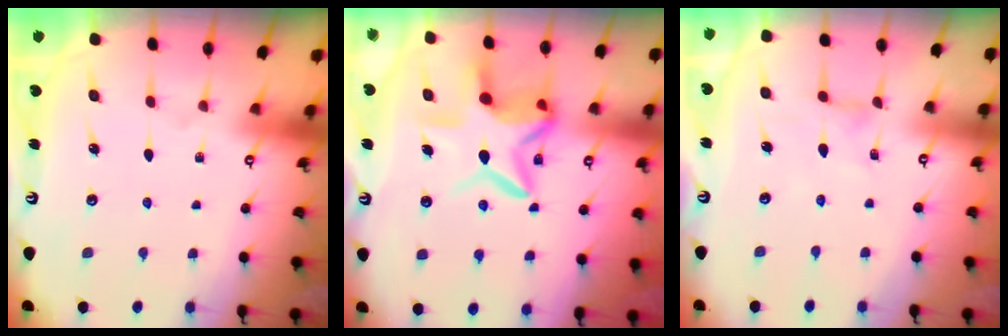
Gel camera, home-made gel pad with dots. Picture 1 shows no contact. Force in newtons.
{"total": 10.9, "press": 10.8, "slide": 1.4}
{"total": 1.6, "press": 1.6, "slide": 0.1}